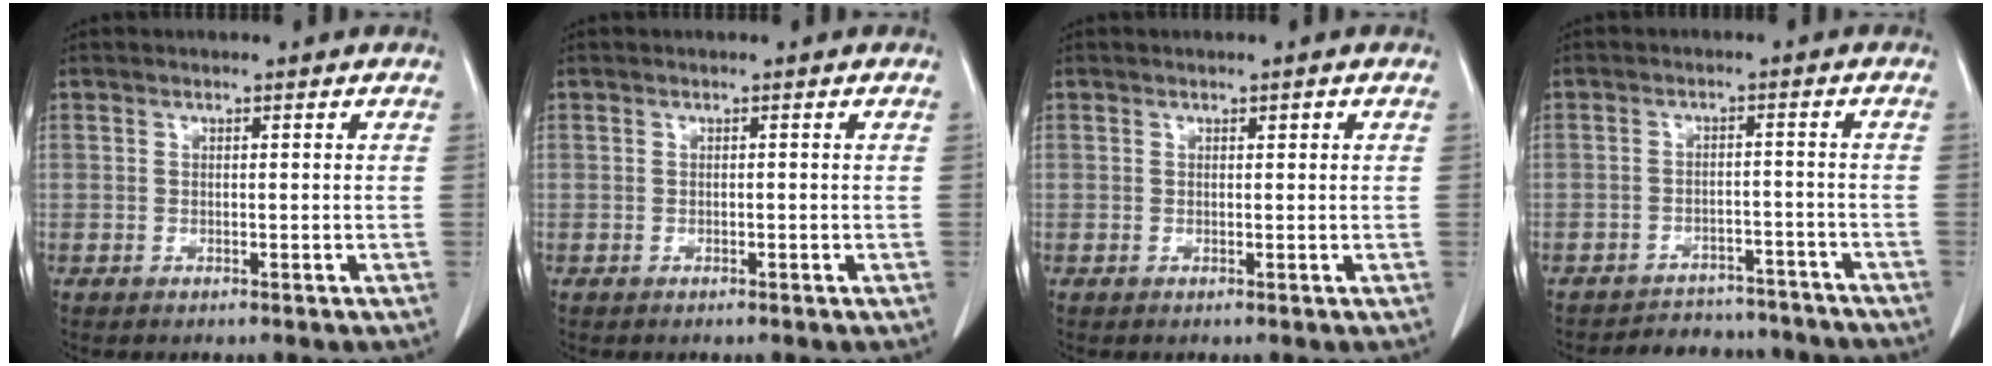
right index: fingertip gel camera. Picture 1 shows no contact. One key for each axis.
{"total": 0.0}
{"total": 0.7, "fx": 0.4, "fy": 0.2, "fz": 0.5, "tx": -0.008, "ty": -0.001, "tz": 0.005}
{"total": 9.7, "fx": -9.1, "fy": 3.4, "fz": 0.6, "tx": 0.002, "ty": 0.016, "tz": -0.109}